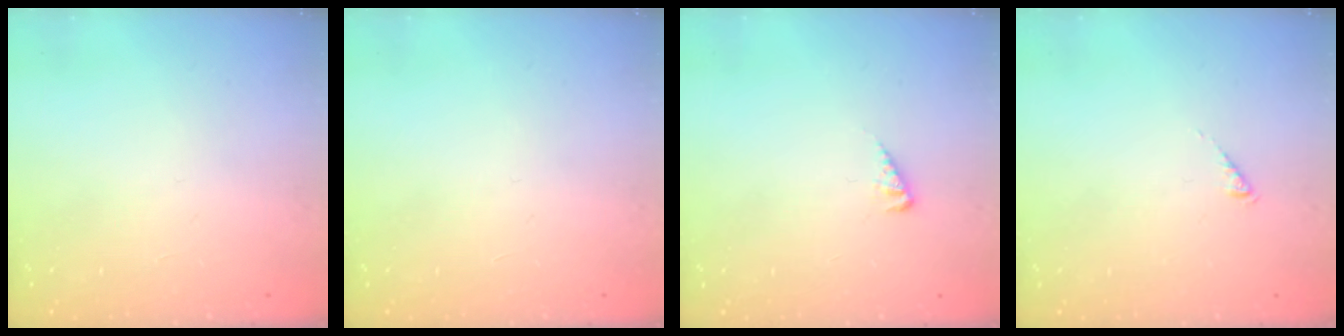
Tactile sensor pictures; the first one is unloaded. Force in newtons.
{"total": 0.0}
{"total": 2.7, "press": 2.7, "slide": 0.3}
{"total": 0.0}